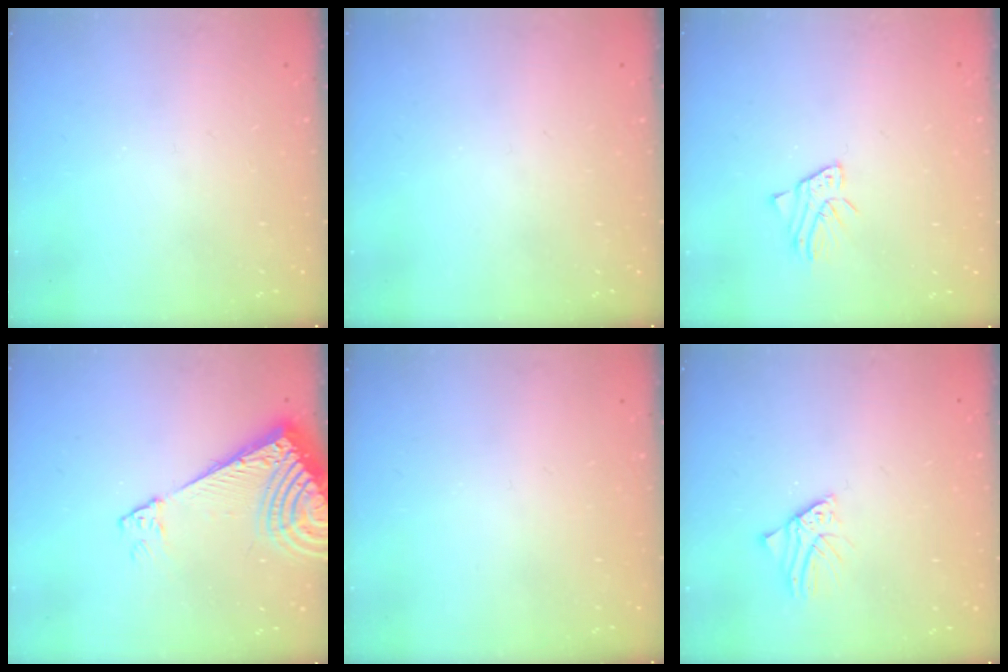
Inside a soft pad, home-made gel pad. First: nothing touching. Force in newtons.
{"total": 0.0}
{"total": 2.5, "press": 2.5, "slide": 0.2}
{"total": 14.3, "press": 14.1, "slide": 2.2}
{"total": 0.0}
{"total": 2.0, "press": 2.0, "slide": 0.2}